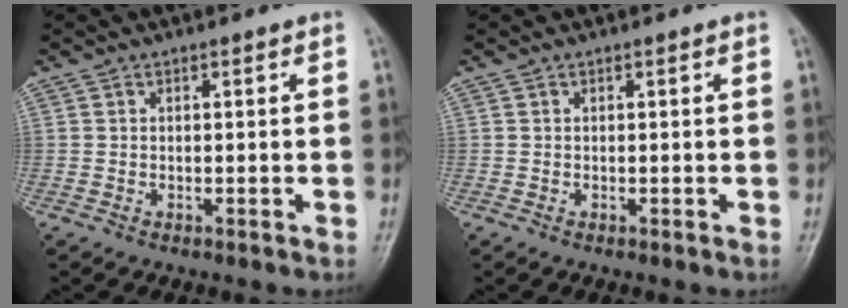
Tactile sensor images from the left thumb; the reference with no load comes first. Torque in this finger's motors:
{"motor_torque": [0.00, 0.00, 0.01, -0.01, 0.00]}